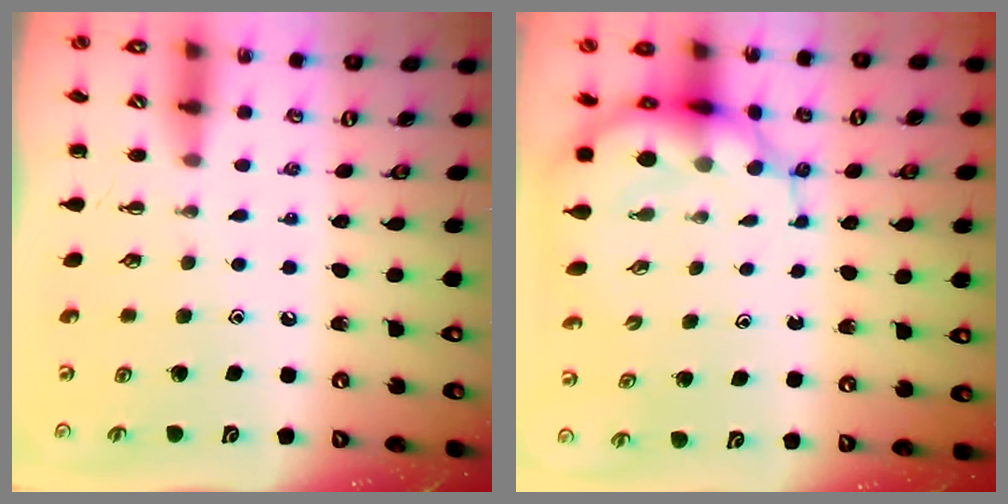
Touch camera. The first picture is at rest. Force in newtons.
{"total": 8.3, "press": 8.0, "slide": 2.3}